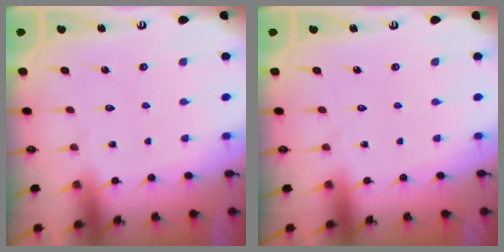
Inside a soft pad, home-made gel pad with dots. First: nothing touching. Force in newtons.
{"total": 0.0}